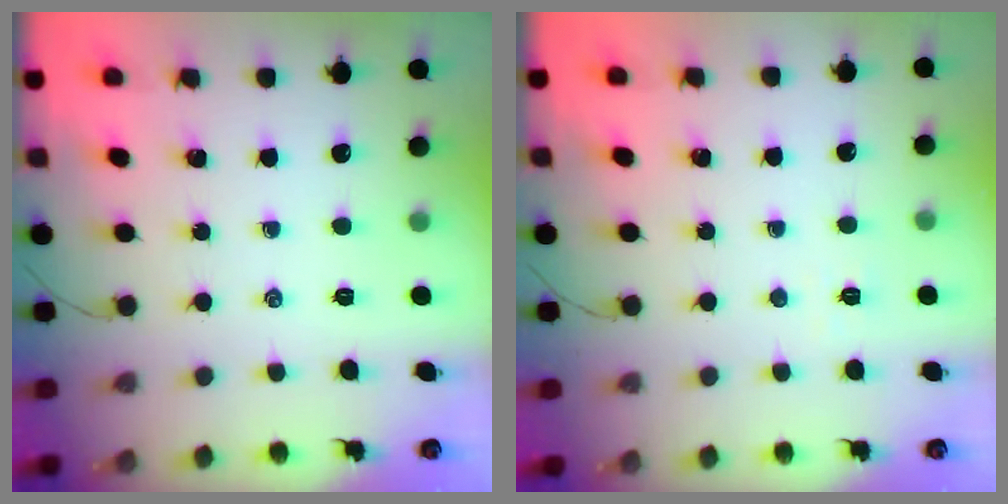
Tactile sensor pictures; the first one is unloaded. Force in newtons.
{"total": 2.4, "press": 2.3, "slide": 0.5}